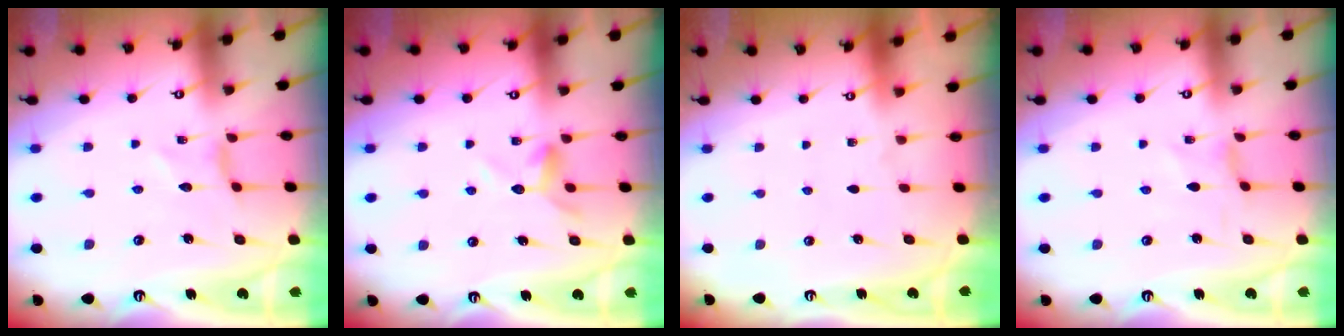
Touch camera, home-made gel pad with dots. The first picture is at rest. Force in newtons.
{"total": 5.2, "press": 5.2, "slide": 0.6}
{"total": 0.0}
{"total": 0.0}